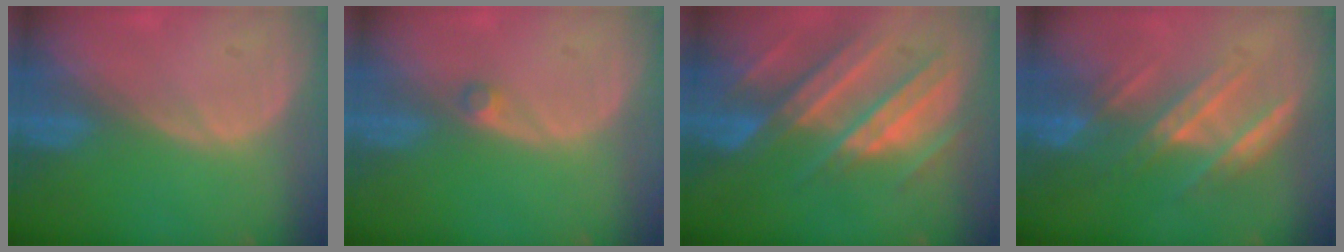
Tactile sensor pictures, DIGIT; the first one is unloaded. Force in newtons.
{"total": 1.3, "press": 1.1, "slide": 0.6}
{"total": 10.5, "press": 9.3, "slide": 4.8}
{"total": 7.2, "press": 6.7, "slide": 2.6}